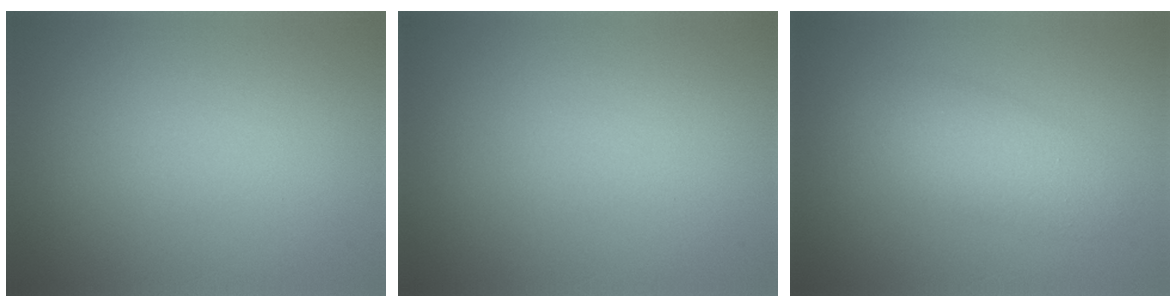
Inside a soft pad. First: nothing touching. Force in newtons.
{"total": 0.0}
{"total": 3.2, "press": 3.2, "slide": 0.0}